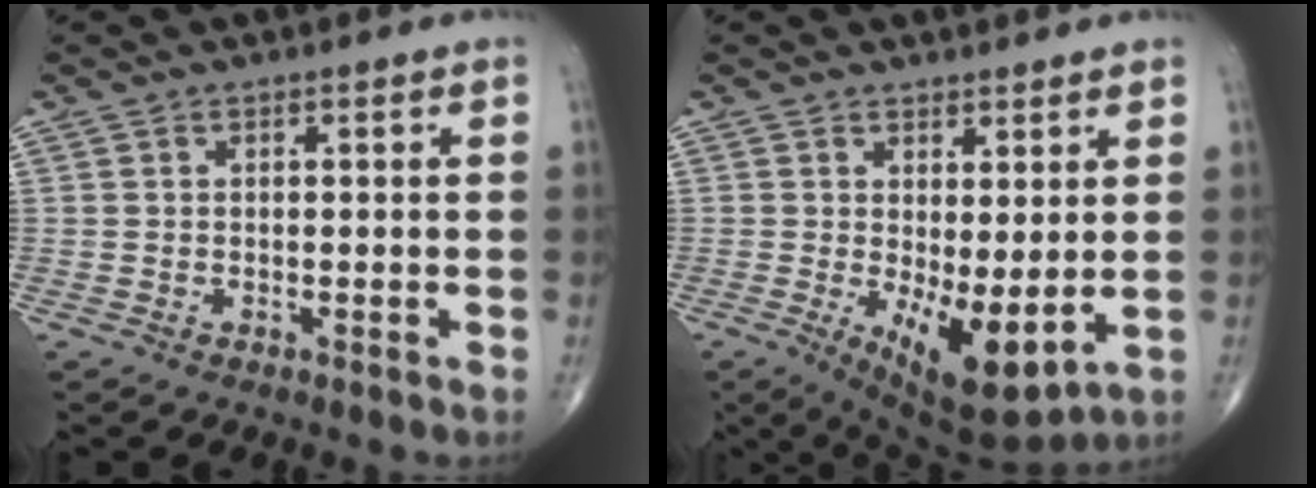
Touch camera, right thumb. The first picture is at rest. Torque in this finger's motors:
{"motor_torque": [1.47, 1.49, 0.13, -0.09, 0.26]}